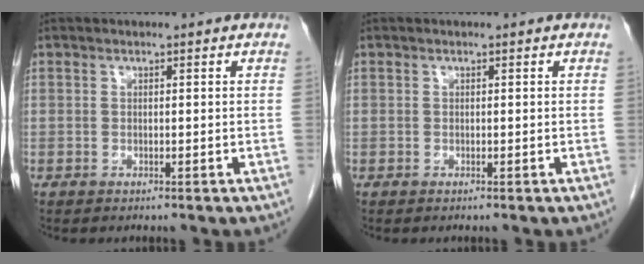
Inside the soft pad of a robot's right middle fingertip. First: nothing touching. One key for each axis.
{"total": 0.0}